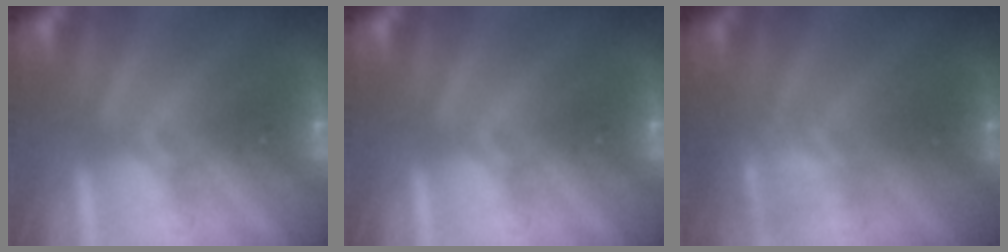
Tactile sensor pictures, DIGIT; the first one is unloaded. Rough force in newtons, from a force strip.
{"total": 0.0}
{"total": 2.4}